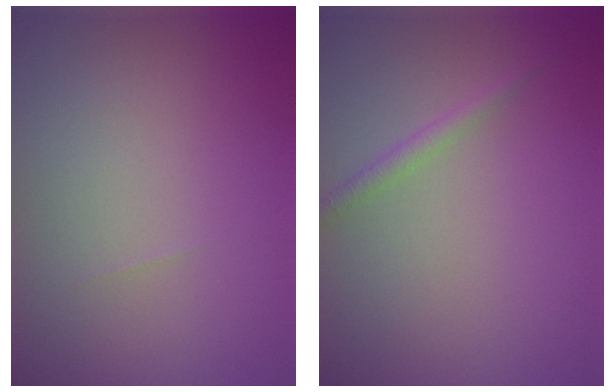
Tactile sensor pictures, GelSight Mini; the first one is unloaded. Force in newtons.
{"total": 1.3, "press": 1.3, "slide": 0.0}